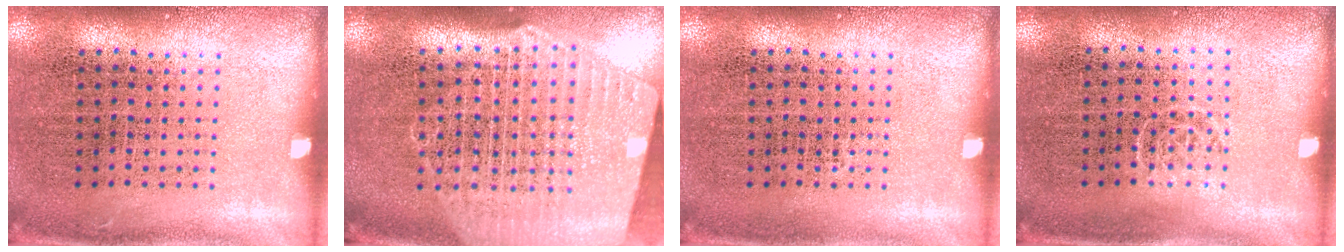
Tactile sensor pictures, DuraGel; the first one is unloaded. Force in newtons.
{"total": 2.7, "press": 2.3, "slide": 1.4}
{"total": 0.0}
{"total": 0.6, "press": 0.4, "slide": 0.5}